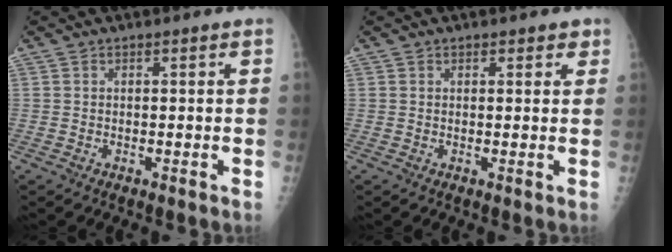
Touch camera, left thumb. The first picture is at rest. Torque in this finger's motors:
{"motor_torque": [-0.39, -0.21, -0.35, -0.25, 0.06]}